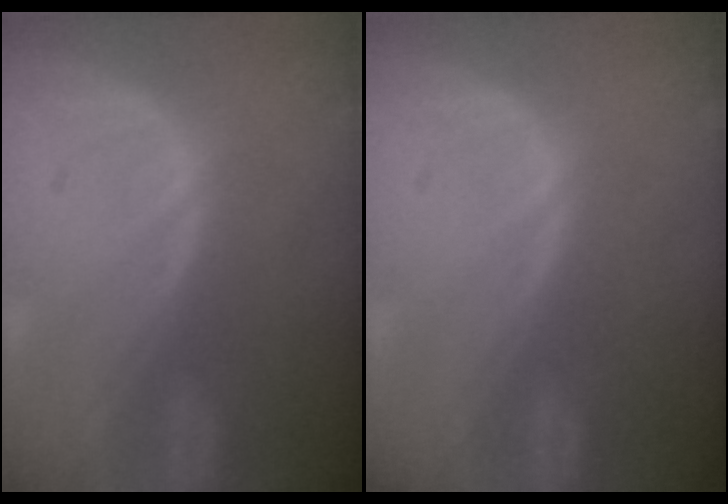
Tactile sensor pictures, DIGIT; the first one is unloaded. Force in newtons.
{"total": 0.0}